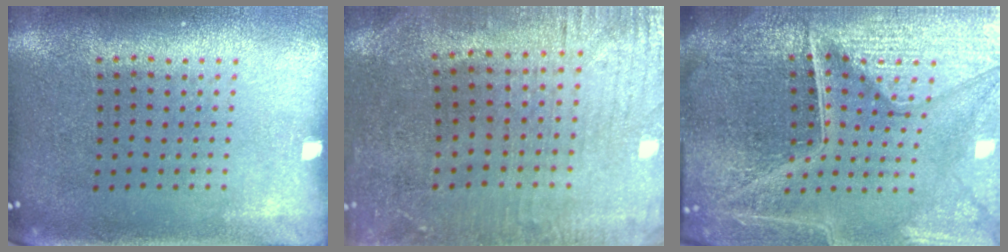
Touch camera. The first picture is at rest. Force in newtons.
{"total": 0.9, "press": 0.7, "slide": 0.6}
{"total": 6.6, "press": 5.9, "slide": 3.0}